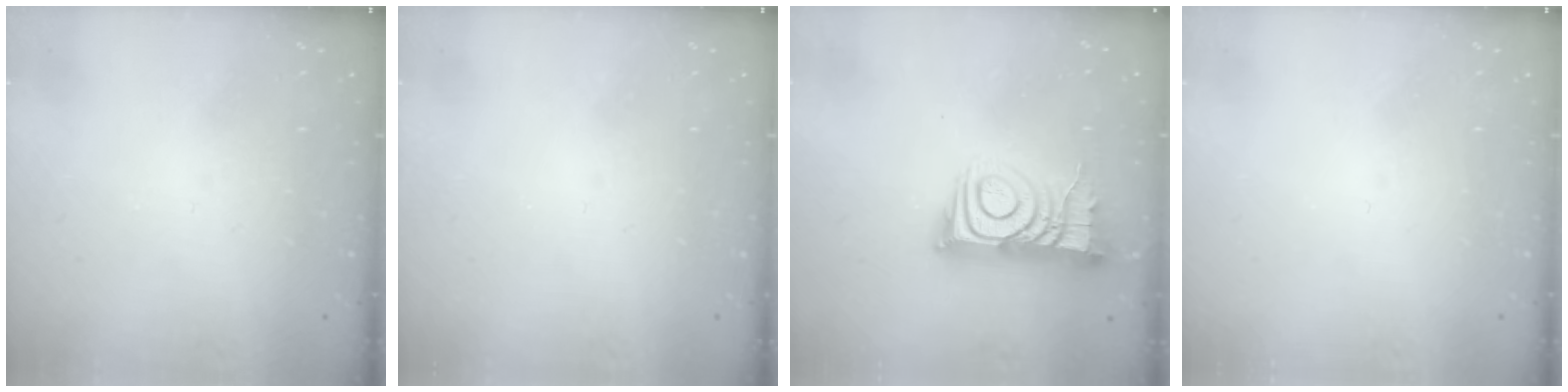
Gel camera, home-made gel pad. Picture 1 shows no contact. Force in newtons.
{"total": 0.0}
{"total": 12.7, "press": 12.7, "slide": 0.9}
{"total": 0.0}